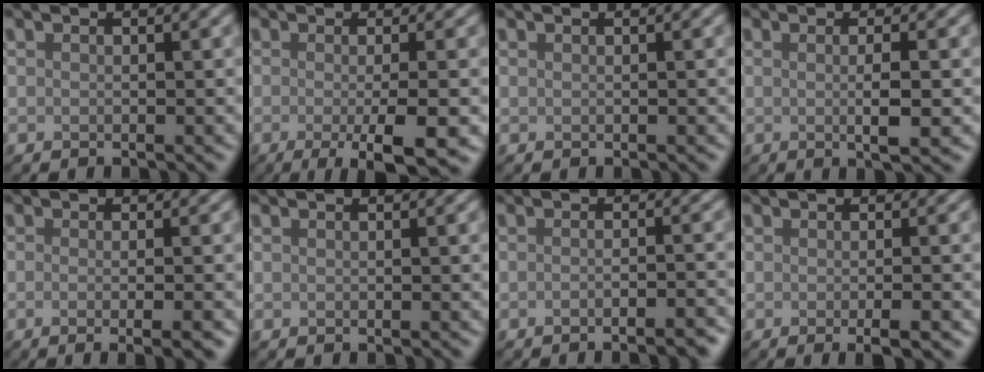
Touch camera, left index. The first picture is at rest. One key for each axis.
{"total": 6.5, "fx": -1.7, "fy": 1.6, "fz": 6.1, "tx": -0.079, "ty": -0.013, "tz": -0.024}
{"total": 0.0}
{"total": 3.3, "fx": -0.1, "fy": 0.7, "fz": 3.2, "tx": -0.048, "ty": -0.004, "tz": -0.002}
{"total": 5.4, "fx": -1.0, "fy": 2.5, "fz": 4.7, "tx": -0.021, "ty": 0.002, "tz": -0.027}
{"total": 0.0}
{"total": 3.6, "fx": -2.2, "fy": 1.0, "fz": 2.7, "tx": -0.022, "ty": 0.011, "tz": -0.035}
{"total": 3.0, "fx": -0.9, "fy": 0.8, "fz": 2.8, "tx": -0.026, "ty": -0.004, "tz": -0.012}